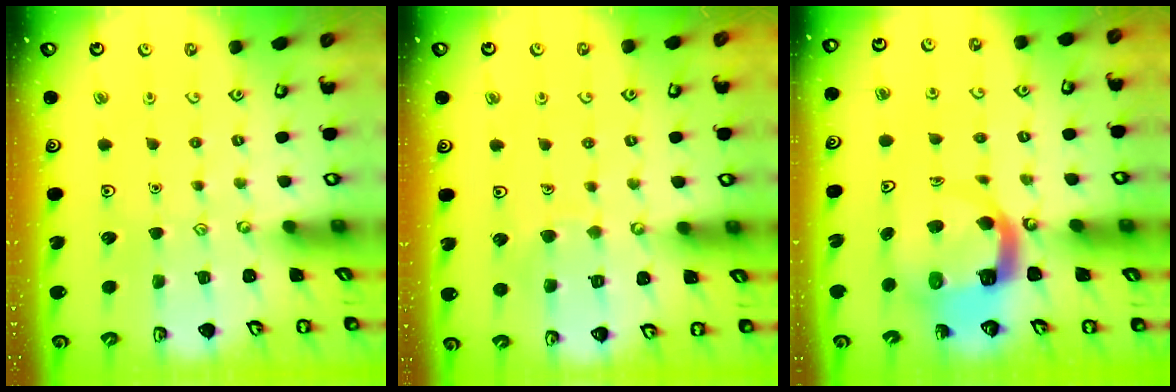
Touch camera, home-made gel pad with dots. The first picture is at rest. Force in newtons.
{"total": 5.8, "press": 5.7, "slide": 0.6}
{"total": 8.2, "press": 8.1, "slide": 1.1}